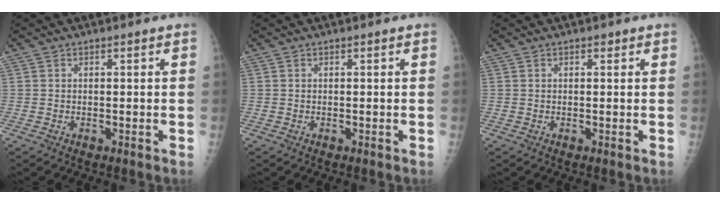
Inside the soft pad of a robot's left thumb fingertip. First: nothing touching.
{"total": 0.0}
{"total": 0.6, "force": [0.4, 0.4, 0.4], "torque": [-0.002, -0.001, 0.003]}